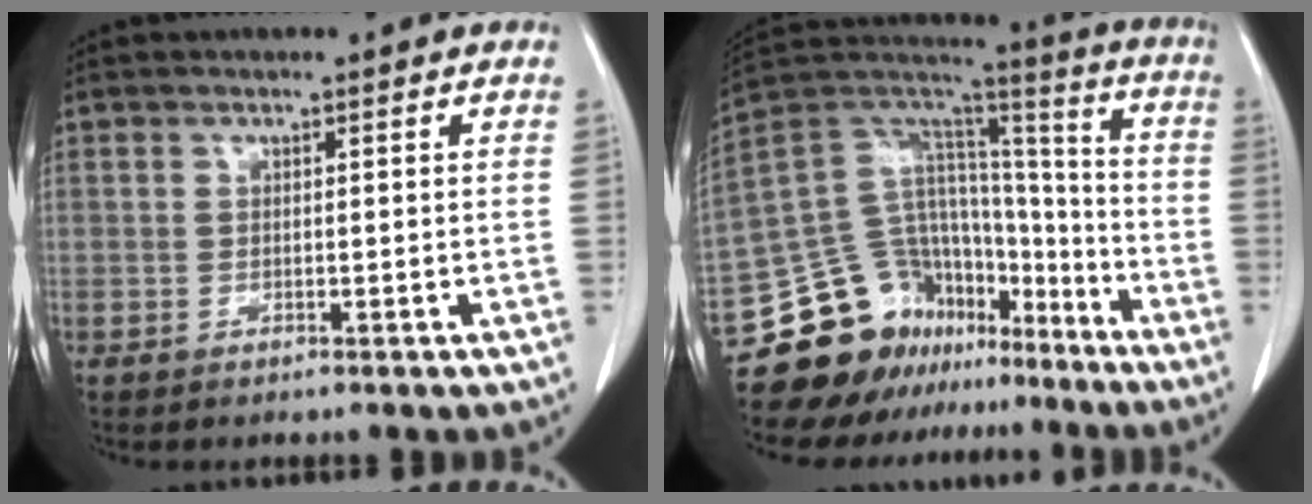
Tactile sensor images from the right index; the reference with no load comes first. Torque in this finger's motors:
{"motor_torque": [0.09, -0.08, -0.20, -0.13]}